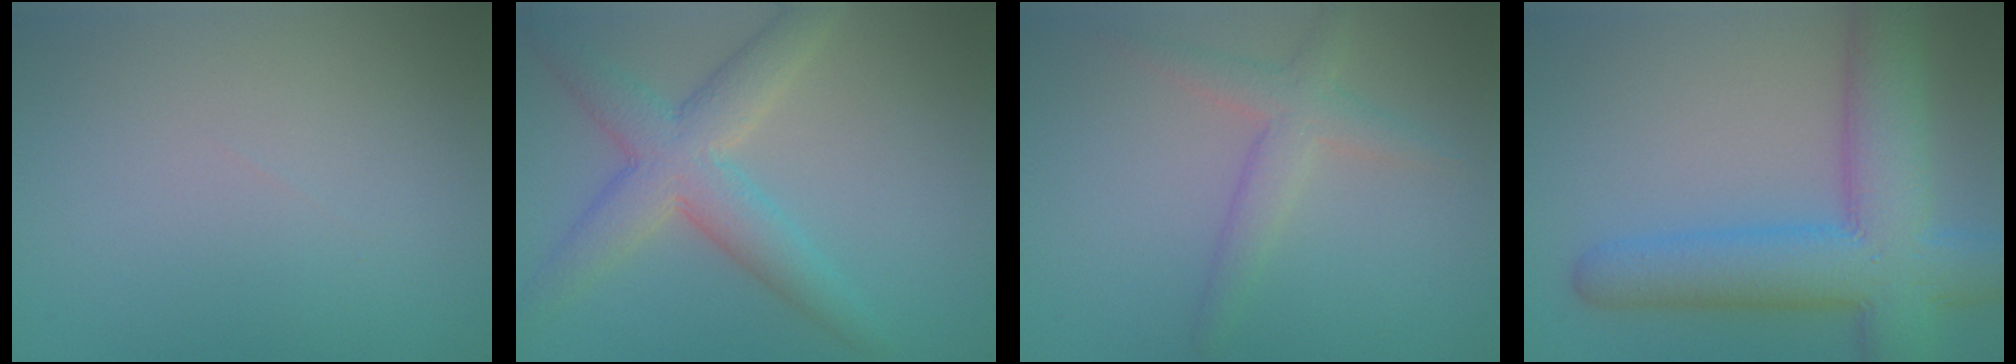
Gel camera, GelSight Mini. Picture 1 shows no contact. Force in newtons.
{"total": 5.0, "press": 4.9, "slide": 0.3}
{"total": 2.8, "press": 2.7, "slide": 0.3}
{"total": 9.9, "press": 9.9, "slide": 0.4}